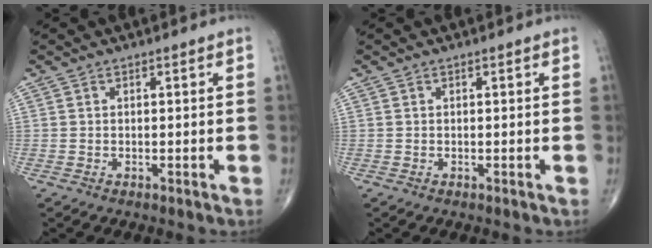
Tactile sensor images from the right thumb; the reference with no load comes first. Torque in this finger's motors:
{"motor_torque": [0.05, 0.05, 0.00, 0.00, 0.00]}